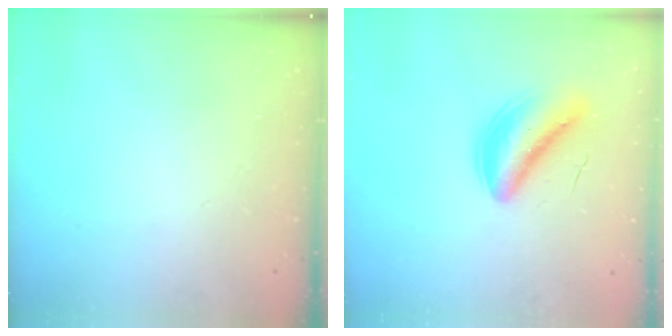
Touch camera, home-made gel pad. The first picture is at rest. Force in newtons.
{"total": 6.3, "press": 6.1, "slide": 1.5}